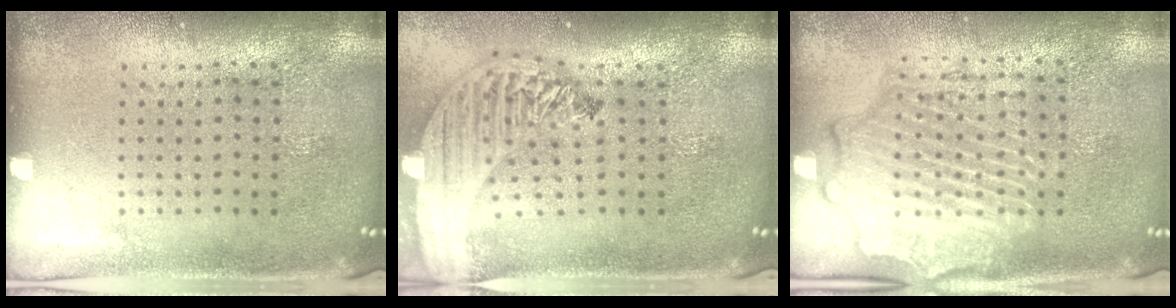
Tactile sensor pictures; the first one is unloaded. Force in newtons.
{"total": 2.8, "press": 2.3, "slide": 1.6}
{"total": 2.3, "press": 2.2, "slide": 0.5}